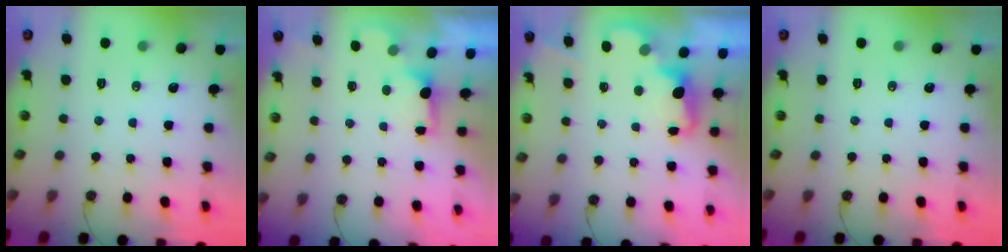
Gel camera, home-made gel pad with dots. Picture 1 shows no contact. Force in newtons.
{"total": 0.9, "press": 0.4, "slide": 0.8}
{"total": 2.4, "press": 2.3, "slide": 0.5}
{"total": 0.0}